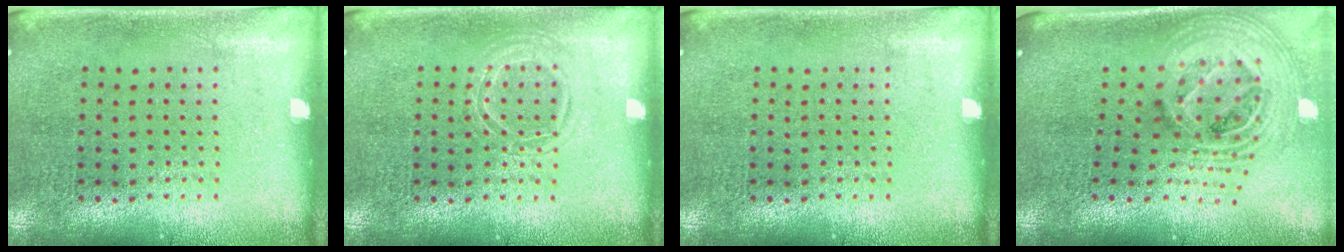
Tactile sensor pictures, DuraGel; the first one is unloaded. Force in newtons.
{"total": 1.3, "press": 1.3, "slide": 0.2}
{"total": 0.0}
{"total": 2.7, "press": 1.9, "slide": 1.9}